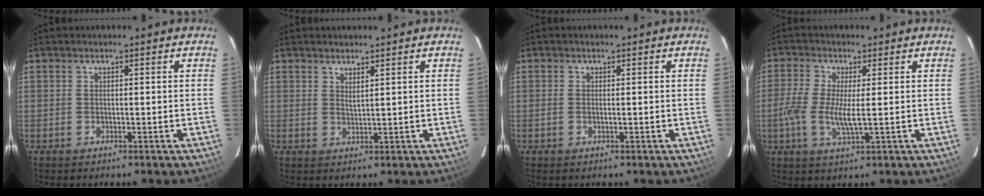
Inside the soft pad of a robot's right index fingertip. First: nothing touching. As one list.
[{"total": 1.7, "force": [1.4, 0.2, 1.0], "torque": [-0.020, -0.002, 0.023]}, {"total": 0.8, "force": [0.0, 0.2, 0.8], "torque": [-0.017, 0.001, -0.003]}, {"total": 6.6, "force": [-0.6, 1.5, 6.4], "torque": [-0.143, -0.005, -0.017]}]